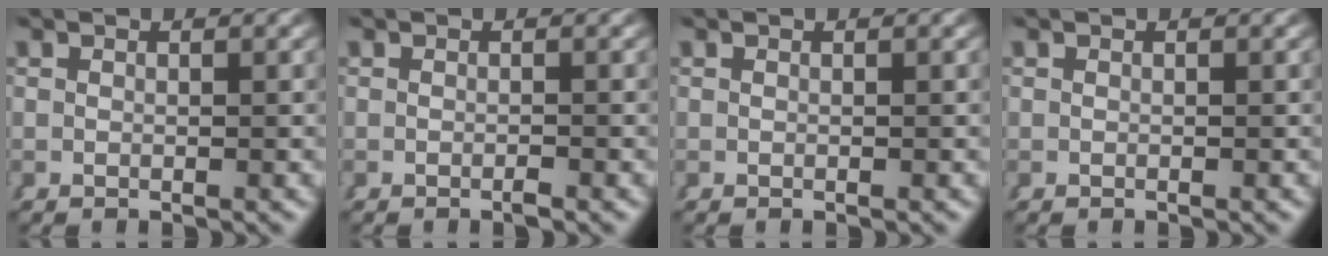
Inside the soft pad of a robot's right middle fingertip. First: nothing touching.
{"total": 0.6, "force": [-0.5, -0.1, 0.2], "torque": [-0.003, 0.004, -0.013]}
{"total": 0.0}
{"total": 0.0}